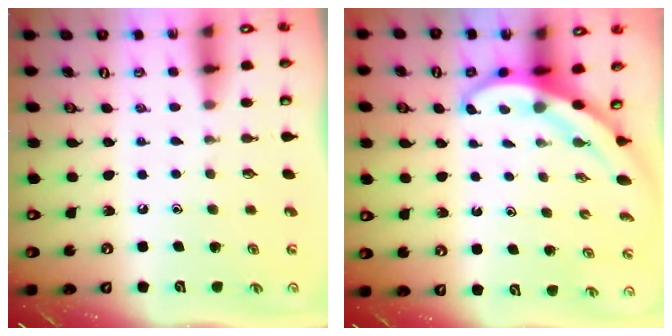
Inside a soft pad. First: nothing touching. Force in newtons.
{"total": 3.6, "press": 3.6, "slide": 0.3}